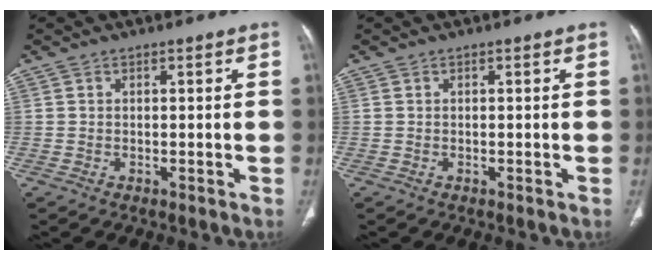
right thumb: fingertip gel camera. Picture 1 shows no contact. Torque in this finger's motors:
{"motor_torque": [-0.76, 1.03, -0.06, 0.29, 0.03]}